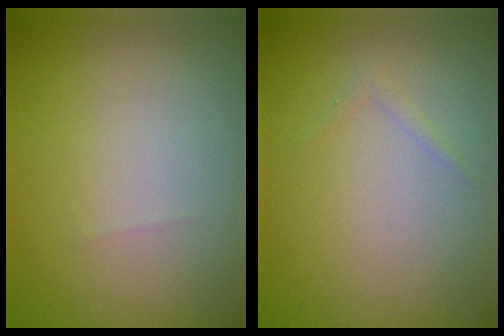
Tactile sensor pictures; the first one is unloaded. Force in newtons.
{"total": 0.6, "press": 0.6, "slide": 0.0}